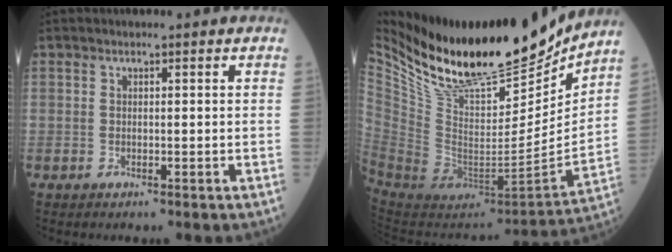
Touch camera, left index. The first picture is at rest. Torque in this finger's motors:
{"motor_torque": [0.89, -1.24, 0.21, 0.06]}